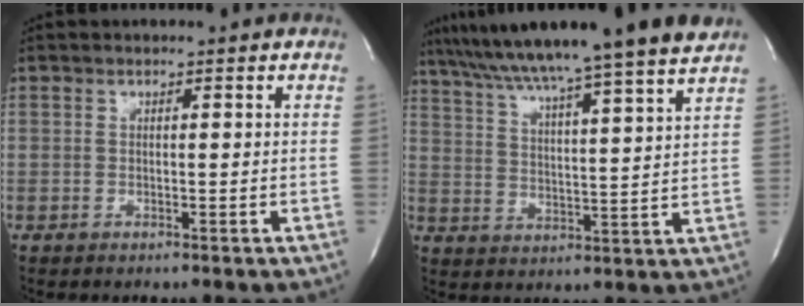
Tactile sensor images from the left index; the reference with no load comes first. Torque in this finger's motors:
{"motor_torque": [0.55, -0.65, 0.91, 0.21]}